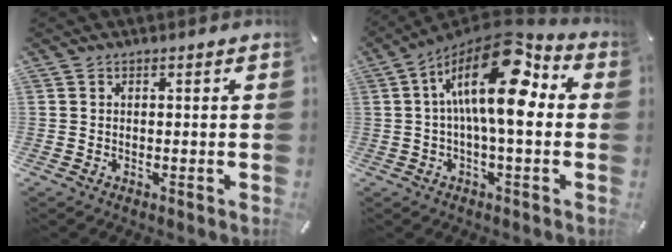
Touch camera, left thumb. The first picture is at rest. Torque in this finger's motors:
{"motor_torque": [0.68, 1.20, 2.44, -0.33, 0.65]}